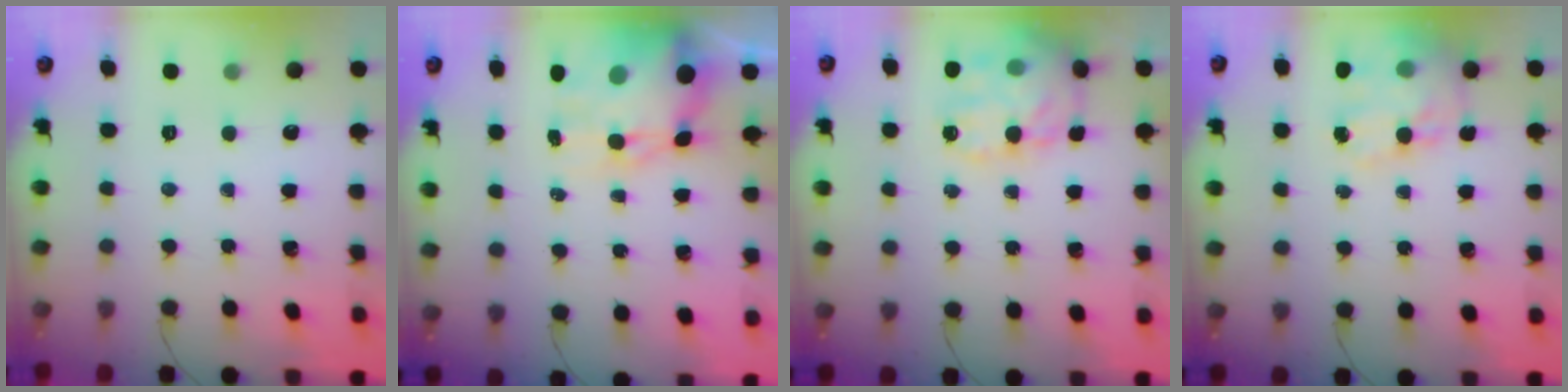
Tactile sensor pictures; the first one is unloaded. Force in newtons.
{"total": 10.2, "press": 9.8, "slide": 3.0}
{"total": 16.6, "press": 16.5, "slide": 2.1}
{"total": 16.1, "press": 15.6, "slide": 4.1}